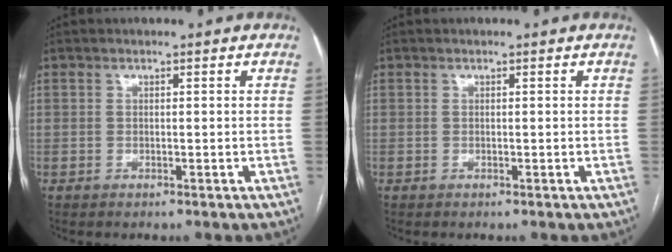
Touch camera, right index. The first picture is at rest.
{"total": 0.0}